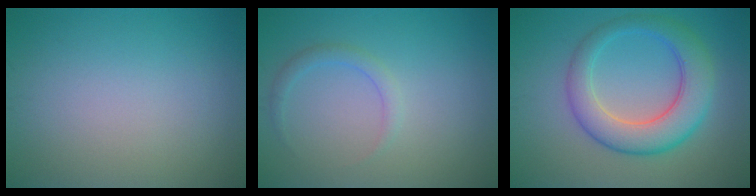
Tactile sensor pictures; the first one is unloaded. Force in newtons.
{"total": 1.4, "press": 1.4, "slide": 0.2}
{"total": 6.4, "press": 6.4, "slide": 0.4}